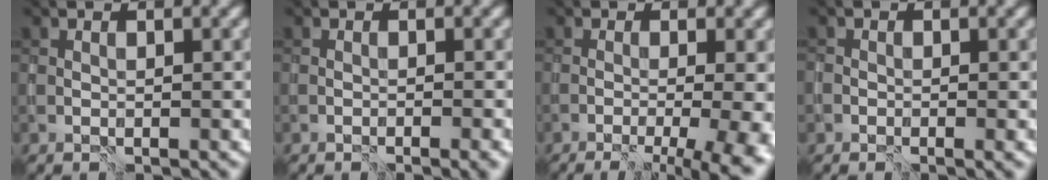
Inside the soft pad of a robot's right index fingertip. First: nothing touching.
{"total": 1.0, "force": [-0.6, -0.1, 0.7], "torque": [-0.009, -0.007, -0.011]}
{"total": 10.5, "force": [-2.6, 4.7, 9.0], "torque": [-0.063, -0.005, -0.020]}
{"total": 1.3, "force": [-0.4, 1.0, 0.6], "torque": [-0.012, -0.004, -0.010]}